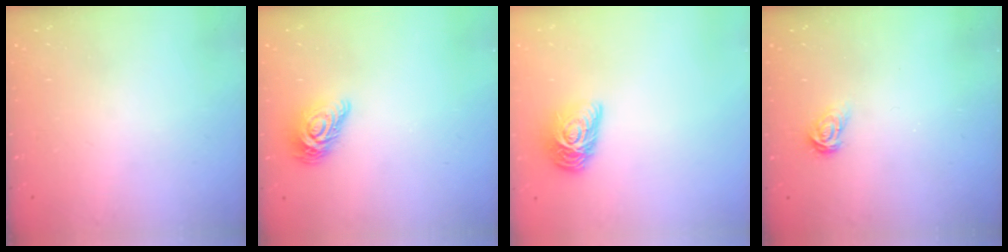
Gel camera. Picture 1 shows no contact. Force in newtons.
{"total": 9.6, "press": 9.6, "slide": 0.4}
{"total": 10.8, "press": 10.8, "slide": 0.6}
{"total": 3.3, "press": 3.2, "slide": 0.4}